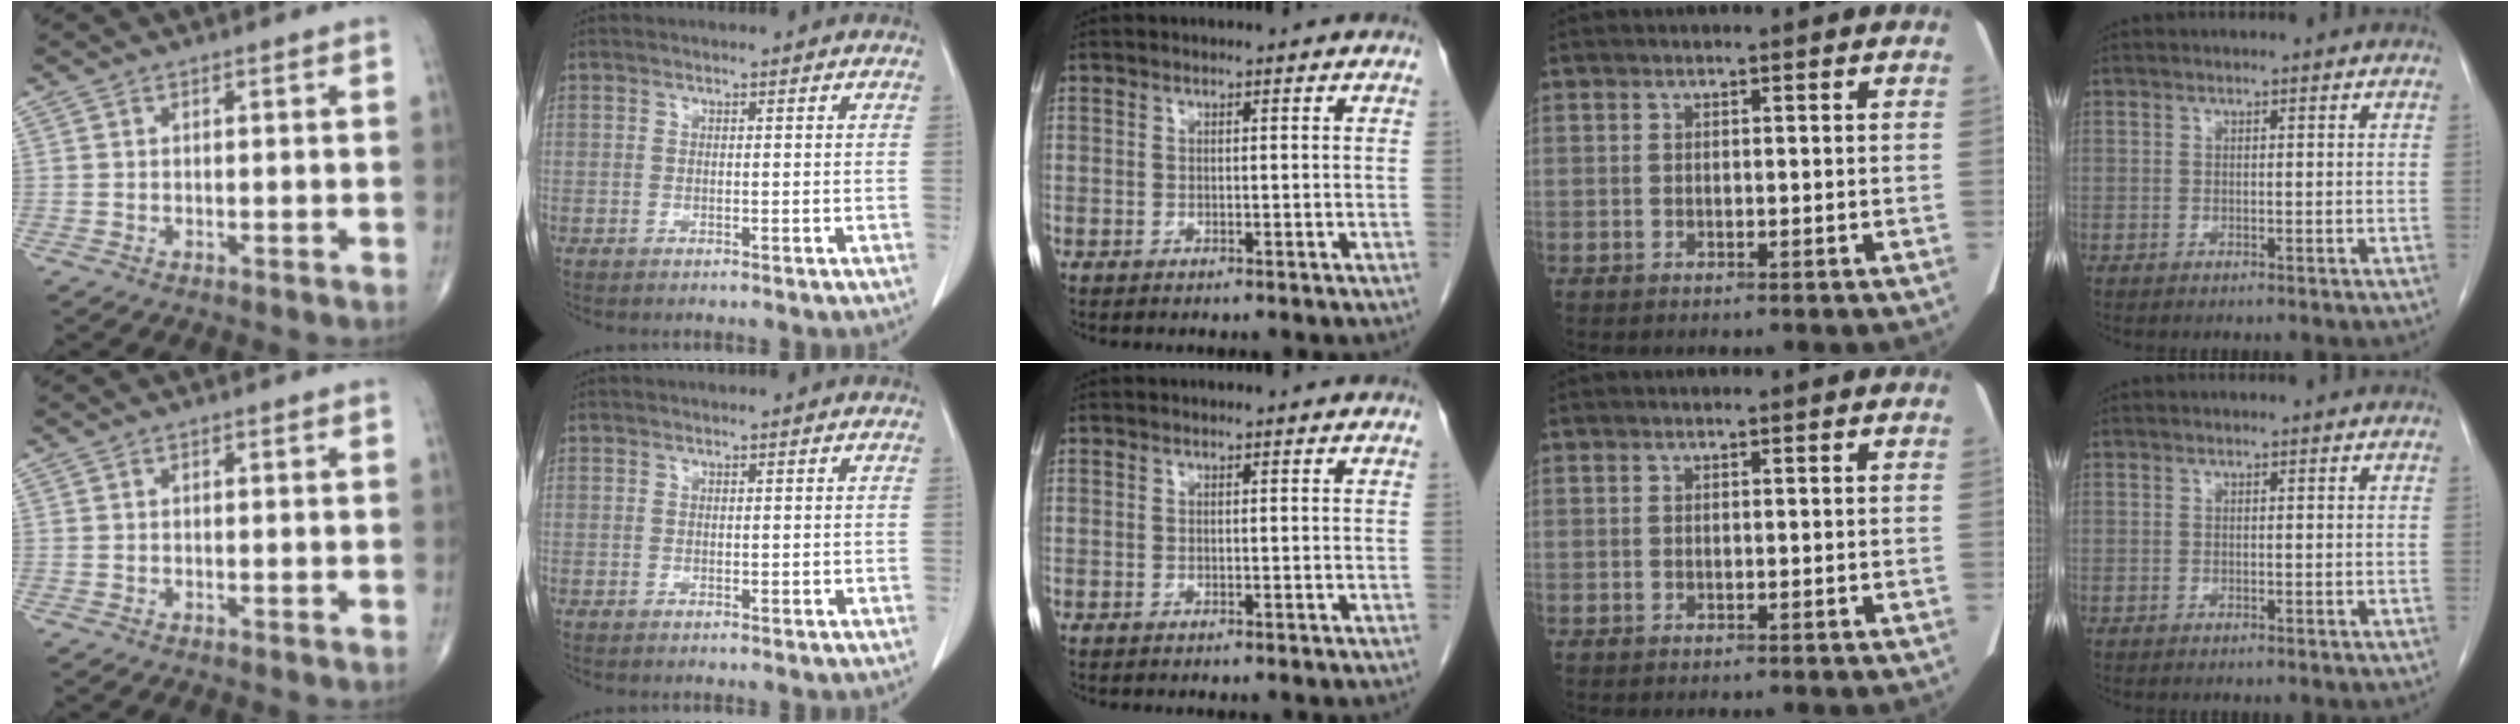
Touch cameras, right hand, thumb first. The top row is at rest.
{"index": {"total": 0.6, "force": [0.1, 0.4, 0.4], "torque": [-0.005, -0.001, 0.003]}}